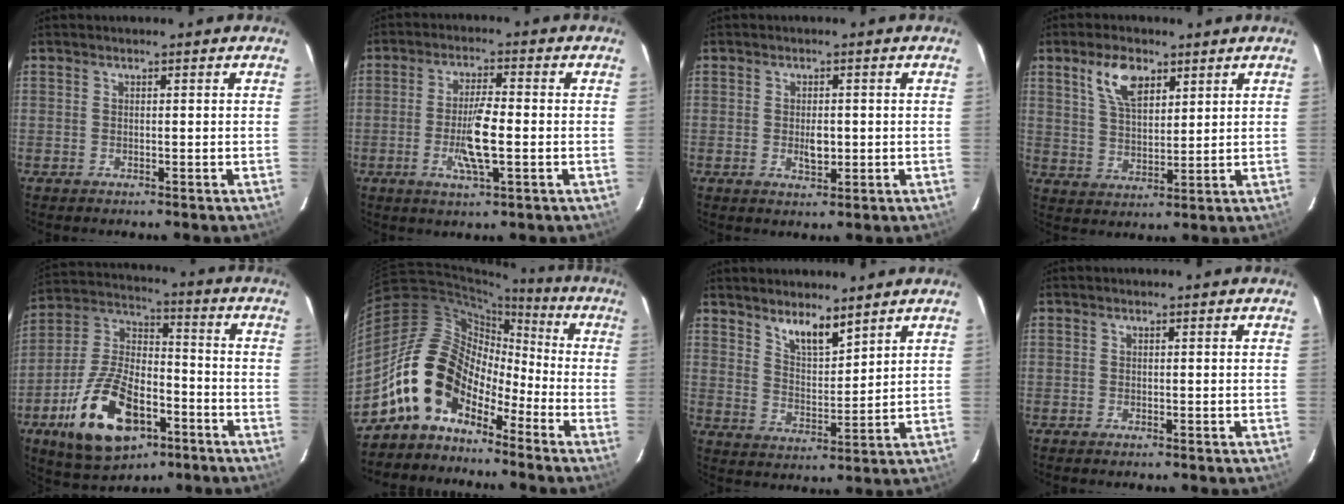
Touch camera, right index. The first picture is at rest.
{"total": 7.6, "force": [-1.8, 1.3, 7.3], "torque": [-0.140, -0.005, -0.034]}
{"total": 3.2, "force": [-0.4, 1.7, 2.7], "torque": [-0.045, -0.003, -0.004]}
{"total": 8.2, "force": [4.5, 4.1, 5.5], "torque": [-0.105, 0.012, 0.088]}
{"total": 19.6, "force": [-8.9, 10.1, 14.2], "torque": [-0.293, 0.003, -0.146]}
{"total": 12.8, "force": [-7.9, 8.0, 6.1], "torque": [-0.103, 0.027, -0.153]}
{"total": 6.9, "force": [5.4, 1.9, 3.8], "torque": [-0.062, -0.004, 0.101]}
{"total": 0.0}